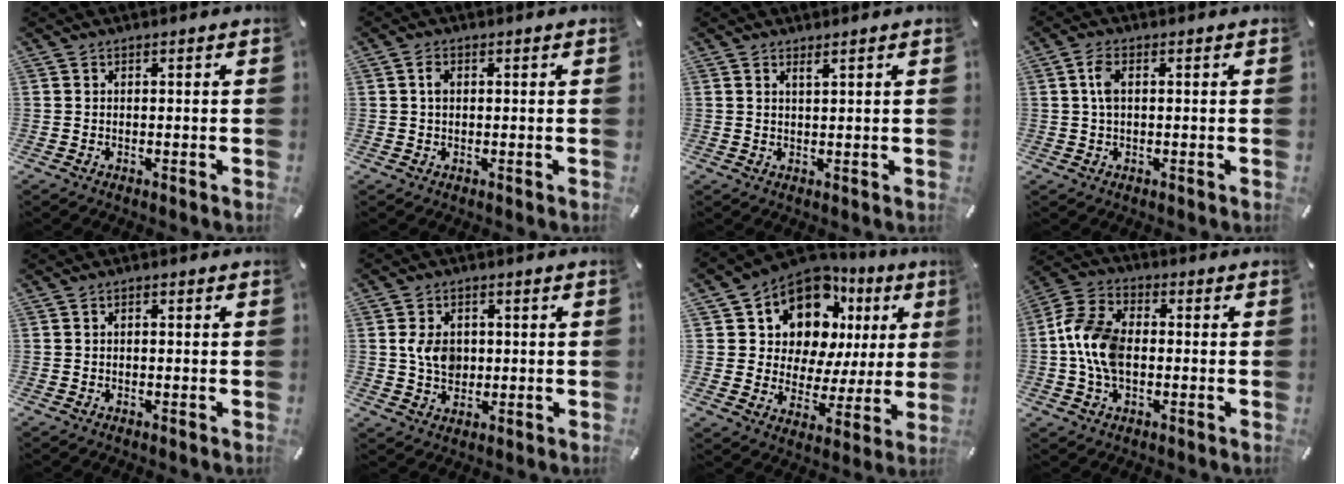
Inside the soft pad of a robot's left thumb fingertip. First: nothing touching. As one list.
[{"total": 1.8, "force": [0.3, 1.2, 1.3], "torque": [-0.029, 0.006, 0.004]}, {"total": 1.2, "force": [1.1, 0.0, 0.5], "torque": [-0.010, -0.001, 0.019]}, {"total": 3.7, "force": [0.7, 1.8, 3.1], "torque": [-0.073, 0.005, 0.007]}, {"total": 0.7, "force": [0.0, 0.5, 0.5], "torque": [-0.009, 0.004, -0.002]}, {"total": 6.2, "force": [0.4, 5.1, 3.6], "torque": [-0.071, 0.001, 0.003]}, {"total": 12.1, "force": [8.2, 7.8, 4.3], "torque": [-0.088, -0.077, 0.148]}, {"total": 11.0, "force": [-0.9, 7.6, 8.0], "torque": [-0.175, 0.017, -0.016]}]